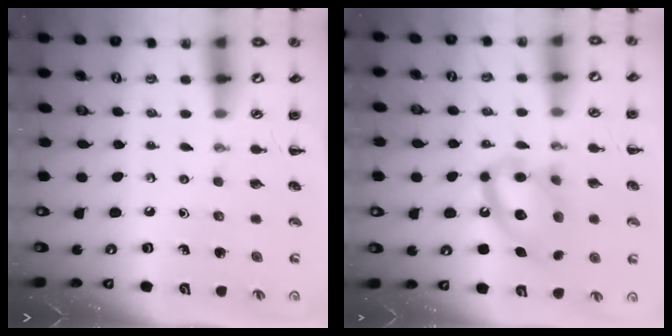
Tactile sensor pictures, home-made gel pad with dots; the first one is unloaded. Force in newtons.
{"total": 14.7, "press": 14.5, "slide": 2.4}